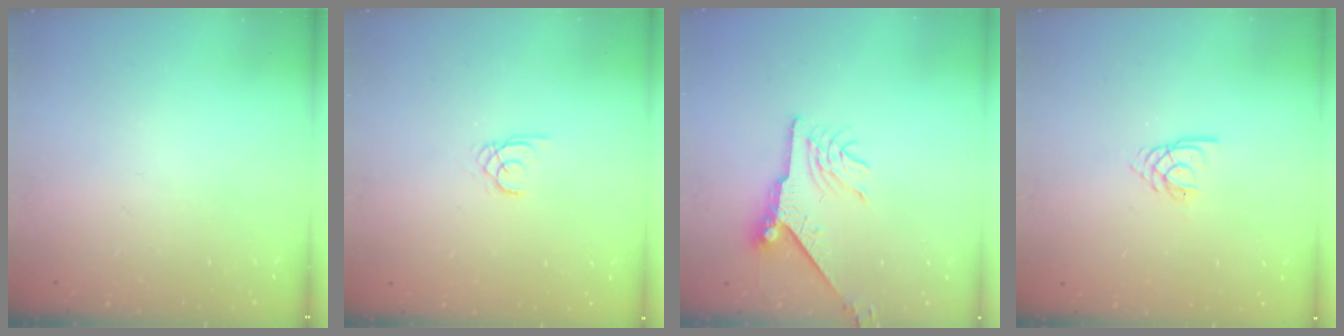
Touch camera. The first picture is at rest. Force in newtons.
{"total": 1.3, "press": 1.3, "slide": 0.1}
{"total": 9.3, "press": 9.3, "slide": 0.4}
{"total": 2.6, "press": 2.6, "slide": 0.3}